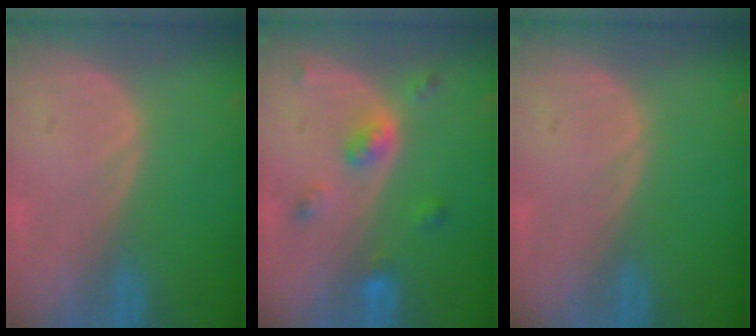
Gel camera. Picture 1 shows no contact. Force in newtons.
{"total": 5.0, "press": 4.4, "slide": 2.5}
{"total": 0.0}